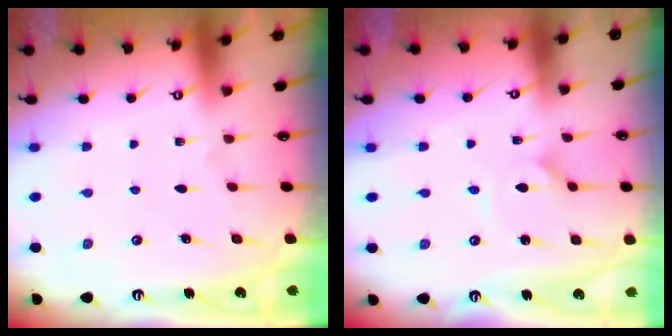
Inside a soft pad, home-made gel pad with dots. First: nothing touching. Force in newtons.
{"total": 2.9, "press": 2.9, "slide": 0.3}